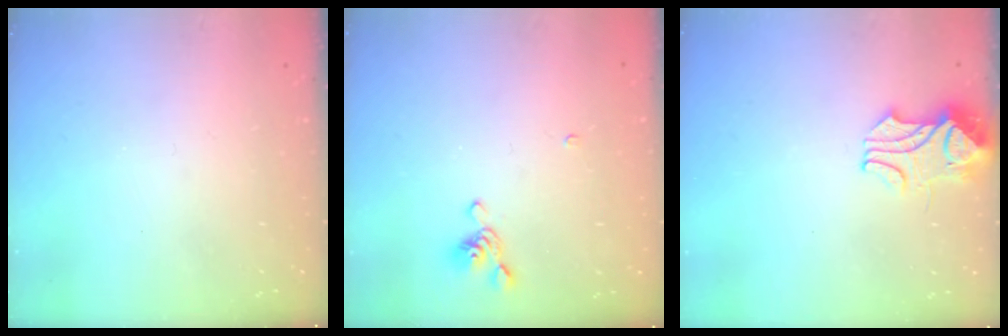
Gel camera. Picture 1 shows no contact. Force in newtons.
{"total": 5.5, "press": 5.4, "slide": 0.9}
{"total": 2.4, "press": 2.2, "slide": 0.8}